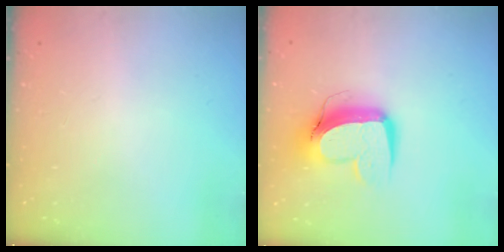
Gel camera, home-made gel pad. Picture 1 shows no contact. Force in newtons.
{"total": 13.1, "press": 13.0, "slide": 1.6}